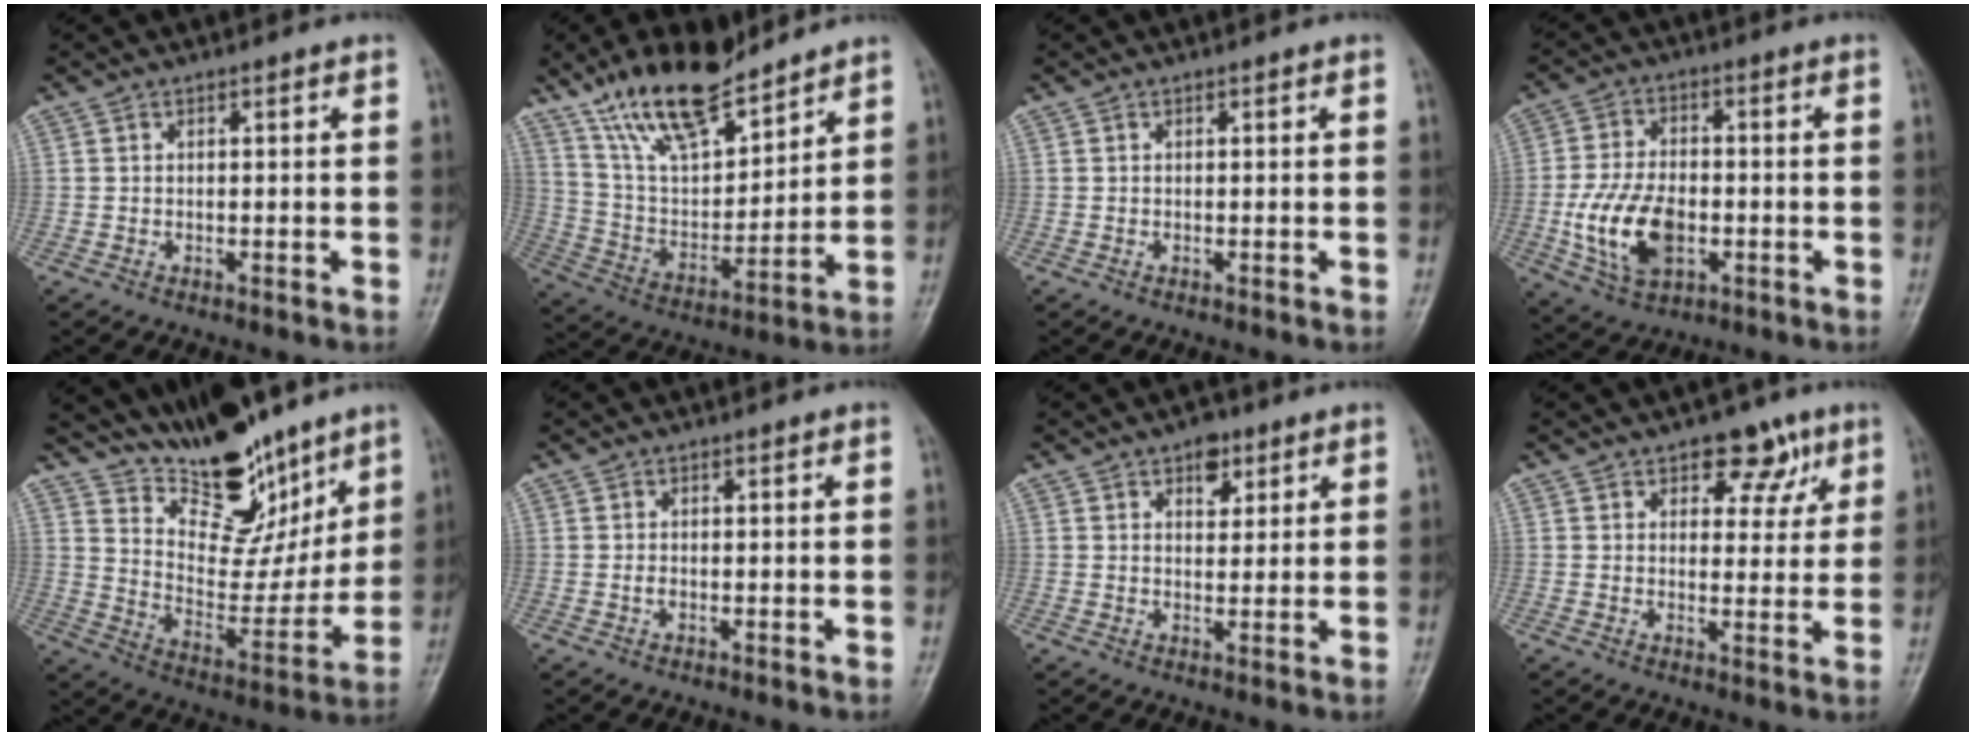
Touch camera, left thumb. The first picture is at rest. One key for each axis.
{"total": 17.9, "fx": 13.2, "fy": 6.6, "fz": 10.2, "tx": -0.143, "ty": -0.067, "tz": 0.248}
{"total": 0.0}
{"total": 12.6, "fx": -2.7, "fy": 7.7, "fz": 9.5, "tx": -0.174, "ty": 0.005, "tz": -0.043}
{"total": 18.0, "fx": 13.9, "fy": 7.4, "fz": 8.7, "tx": -0.081, "ty": -0.088, "tz": 0.237}
{"total": 0.7, "fx": 0.0, "fy": 0.5, "fz": 0.5, "tx": -0.009, "ty": 0.000, "tz": -0.002}
{"total": 4.2, "fx": 2.4, "fy": 2.6, "fz": 2.3, "tx": -0.010, "ty": -0.010, "tz": 0.033}
{"total": 7.3, "fx": 4.0, "fy": 4.4, "fz": 4.1, "tx": -0.013, "ty": -0.016, "tz": 0.050}